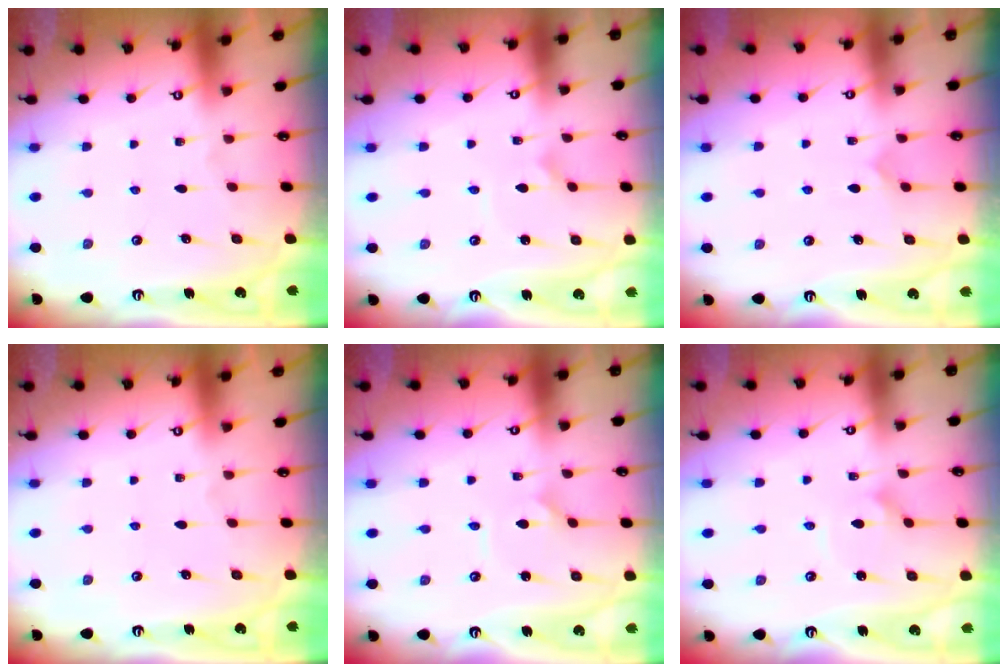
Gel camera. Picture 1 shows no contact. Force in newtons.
{"total": 1.6, "press": 1.6, "slide": 0.2}
{"total": 5.2, "press": 5.1, "slide": 0.4}
{"total": 0.0}
{"total": 0.7, "press": 0.7, "slide": 0.0}
{"total": 2.4, "press": 2.4, "slide": 0.1}